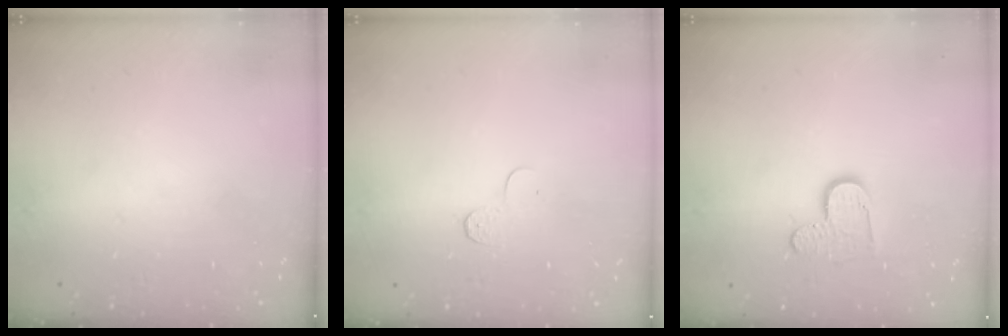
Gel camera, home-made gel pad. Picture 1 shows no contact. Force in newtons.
{"total": 3.9, "press": 3.9, "slide": 0.4}
{"total": 8.3, "press": 8.3, "slide": 0.5}